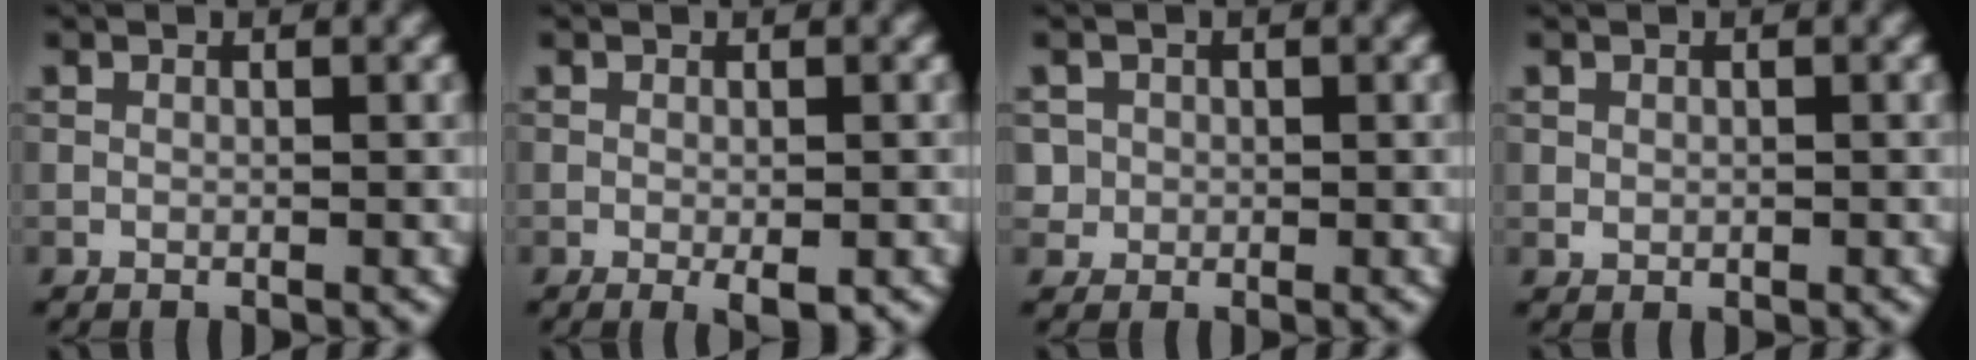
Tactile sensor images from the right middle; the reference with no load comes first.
{"total": 1.8, "force": [-0.8, 0.6, 1.6], "torque": [-0.025, -0.007, -0.009]}
{"total": 1.5, "force": [0.1, 1.5, 0.2], "torque": [0.005, -0.003, 0.009]}
{"total": 0.7, "force": [0.1, 0.6, 0.3], "torque": [-0.002, -0.003, 0.004]}